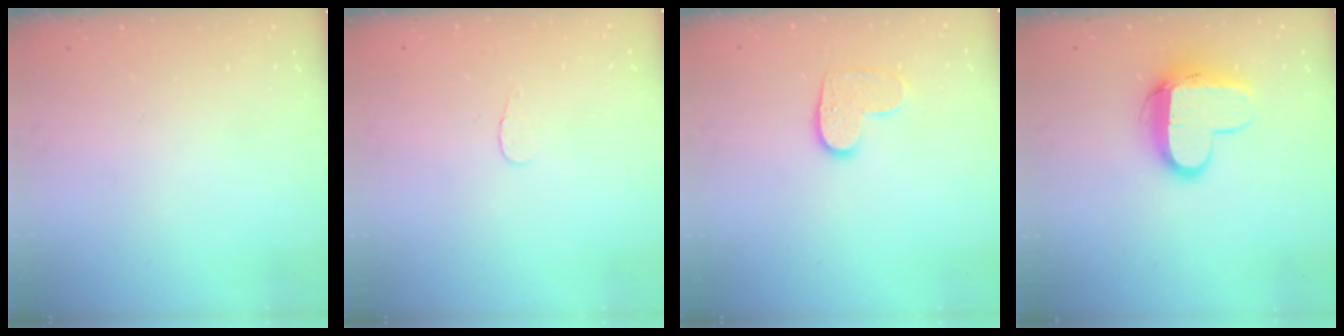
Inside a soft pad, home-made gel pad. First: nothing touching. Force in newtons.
{"total": 2.8, "press": 2.8, "slide": 0.3}
{"total": 8.4, "press": 8.4, "slide": 0.4}
{"total": 11.2, "press": 11.2, "slide": 1.1}